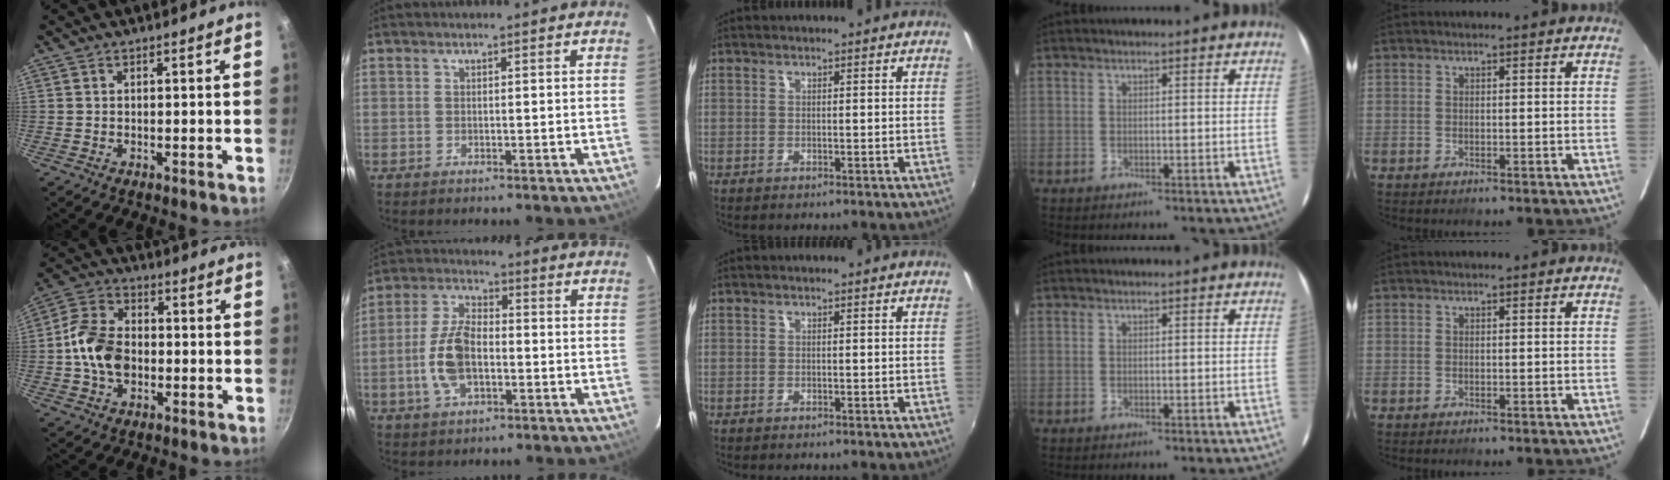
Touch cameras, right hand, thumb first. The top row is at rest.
{"thumb": {"total": 11.0, "force": [-1.4, 7.7, 7.7], "torque": [-0.133, 0.025, -0.036]}, "index": {"total": 10.2, "force": [-2.4, 5.4, 8.4], "torque": [-0.178, 0.009, -0.044]}}